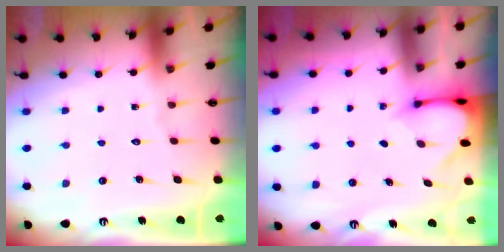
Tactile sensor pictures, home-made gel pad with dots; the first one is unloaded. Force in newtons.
{"total": 3.3, "press": 3.2, "slide": 0.2}